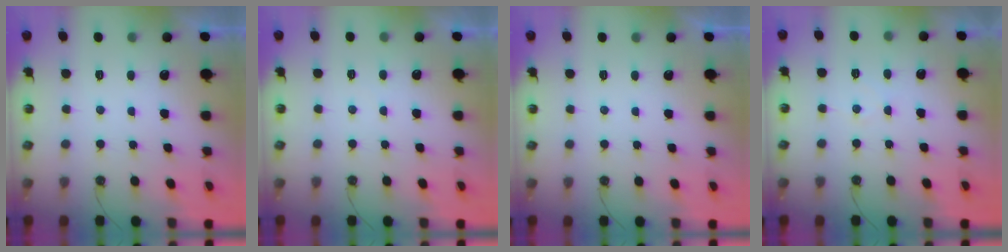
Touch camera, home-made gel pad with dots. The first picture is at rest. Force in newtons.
{"total": 2.4, "press": 2.3, "slide": 0.5}
{"total": 0.0}
{"total": 4.4, "press": 4.4, "slide": 0.5}